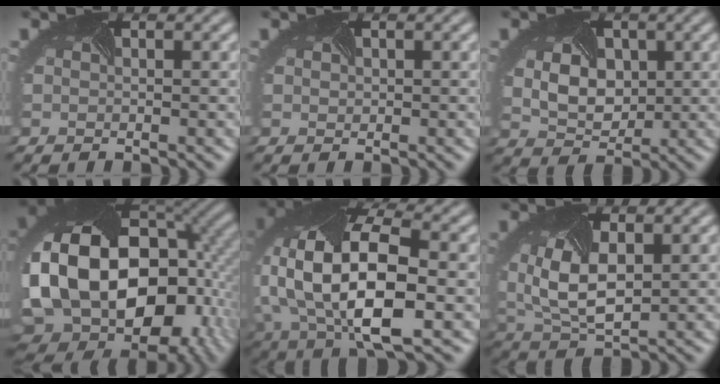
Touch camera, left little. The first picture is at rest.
{"total": 0.5, "force": [0.2, 0.5, 0.1], "torque": [-0.003, -0.004, 0.006]}
{"total": 4.9, "force": [0.6, 3.8, 3.1], "torque": [-0.060, -0.001, 0.009]}
{"total": 20.7, "force": [-1.6, 14.5, 14.7], "torque": [-0.289, -0.028, 0.005]}
{"total": 14.7, "force": [-0.8, 8.0, 12.3], "torque": [-0.242, -0.016, -0.009]}
{"total": 7.1, "force": [0.7, 3.9, 5.9], "torque": [-0.135, -0.005, 0.013]}